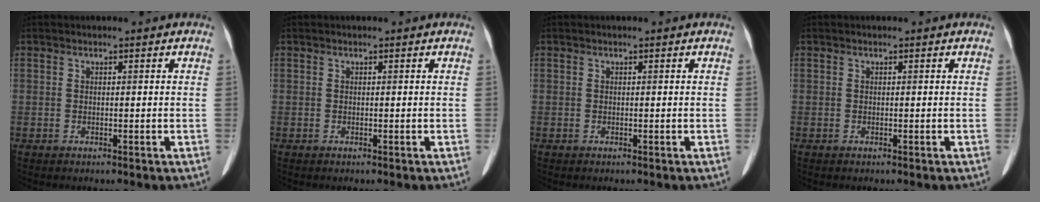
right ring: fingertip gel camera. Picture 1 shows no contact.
{"total": 0.0}
{"total": 0.0}
{"total": 0.0}